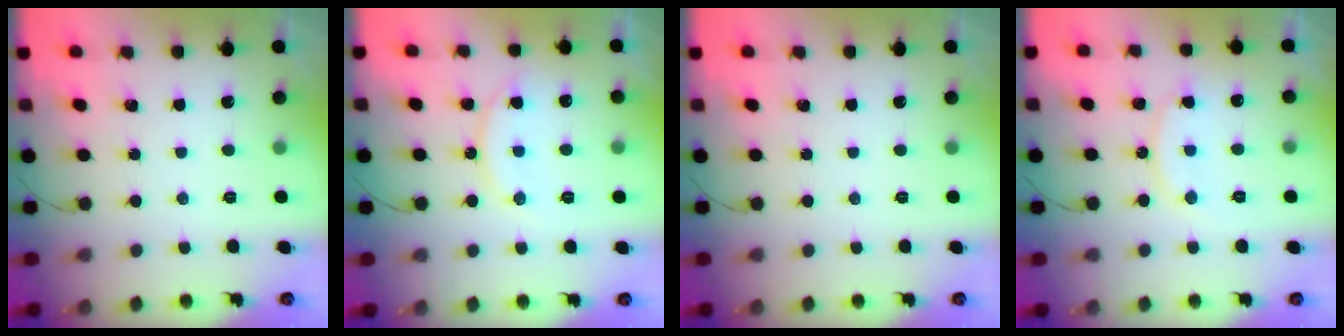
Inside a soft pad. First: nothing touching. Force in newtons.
{"total": 11.4, "press": 11.4, "slide": 0.8}
{"total": 0.0}
{"total": 9.6, "press": 9.6, "slide": 0.6}